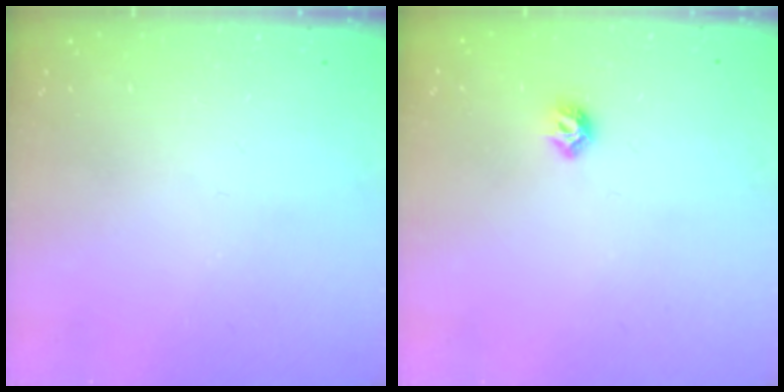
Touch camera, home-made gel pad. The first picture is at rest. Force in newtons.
{"total": 5.5, "press": 5.4, "slide": 1.2}